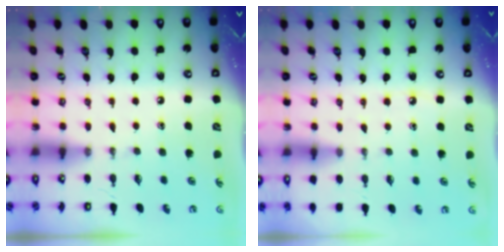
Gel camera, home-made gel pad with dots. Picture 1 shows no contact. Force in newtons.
{"total": 4.3, "press": 4.2, "slide": 0.6}